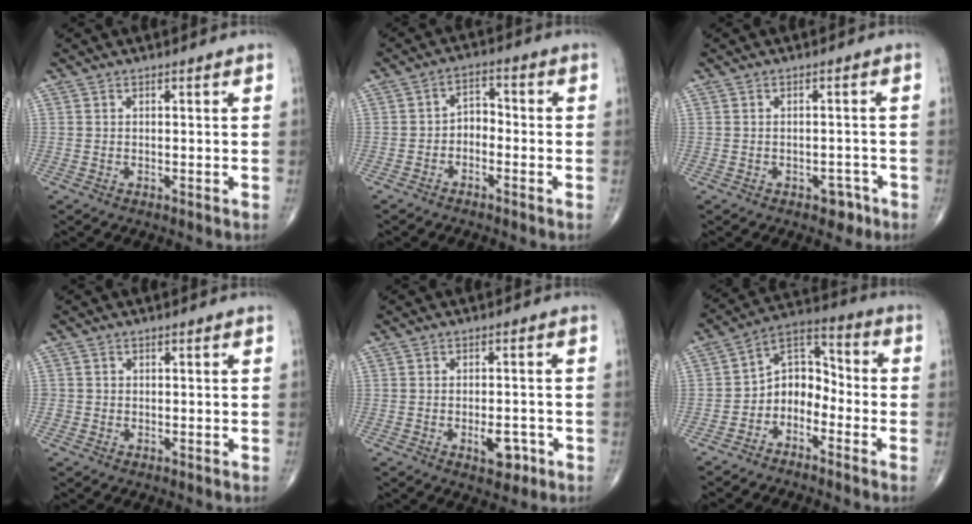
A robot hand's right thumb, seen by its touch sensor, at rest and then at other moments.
{"total": 3.7, "force": [-1.8, 2.5, 2.1], "torque": [-0.018, 0.030, -0.042]}
{"total": 2.6, "force": [-1.7, 1.6, 1.2], "torque": [0.000, 0.013, -0.019]}
{"total": 0.9, "force": [-0.2, 0.9, 0.0], "torque": [0.006, 0.006, -0.007]}
{"total": 4.4, "force": [-1.9, 2.2, 3.4], "torque": [-0.034, 0.004, -0.022]}
{"total": 8.6, "force": [-3.8, 6.2, 4.6], "torque": [-0.046, 0.070, -0.087]}